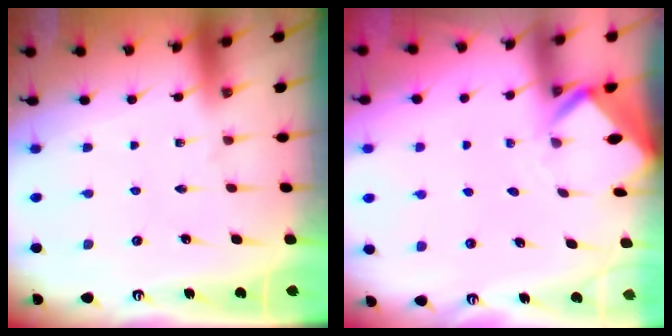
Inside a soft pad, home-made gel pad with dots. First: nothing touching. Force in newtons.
{"total": 2.8, "press": 2.8, "slide": 0.2}